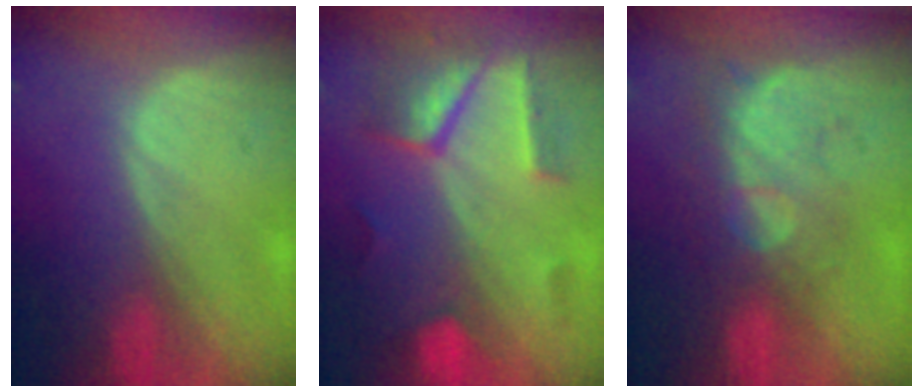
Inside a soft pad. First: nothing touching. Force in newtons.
{"total": 7.3, "press": 7.2, "slide": 0.7}
{"total": 8.5, "press": 7.6, "slide": 3.7}